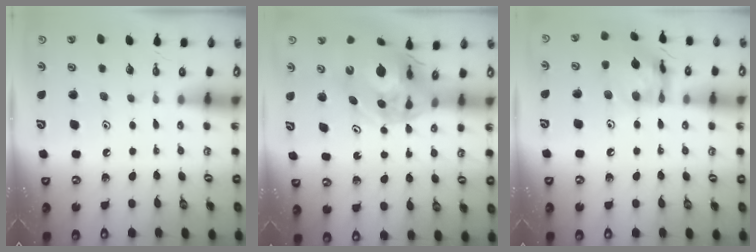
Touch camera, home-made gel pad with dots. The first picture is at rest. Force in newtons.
{"total": 15.3, "press": 15.2, "slide": 2.0}
{"total": 14.6, "press": 14.5, "slide": 1.2}